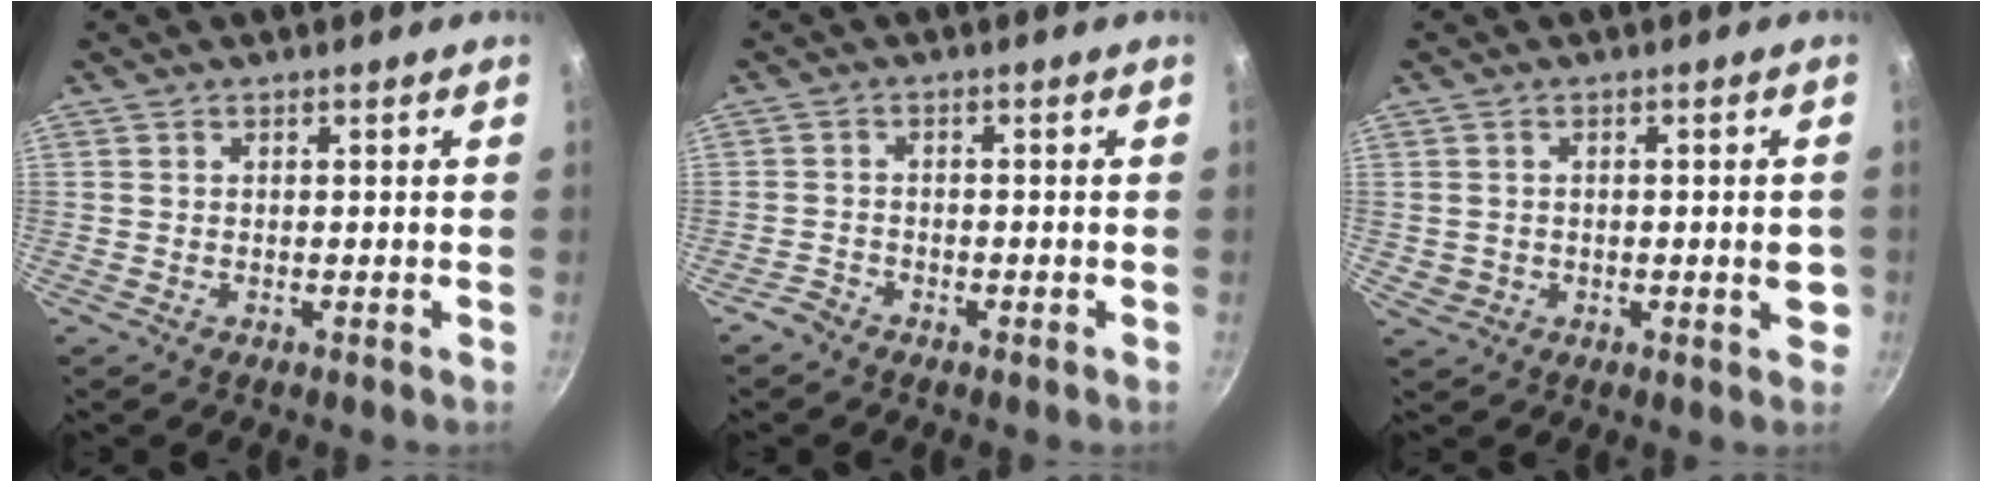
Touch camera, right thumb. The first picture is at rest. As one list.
[{"total": 2.2, "force": [-1.8, 1.1, 0.4], "torque": [-0.008, 0.020, -0.035]}, {"total": 4.3, "force": [-0.2, 2.9, 3.2], "torque": [-0.029, 0.010, 0.004]}]